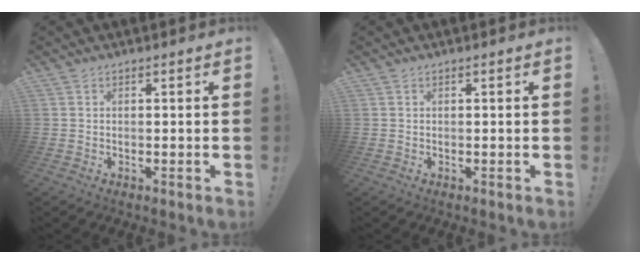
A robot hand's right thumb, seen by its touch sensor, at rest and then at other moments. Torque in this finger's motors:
{"motor_torque": [-0.12, 0.02, -0.20, 0.10, 0.06]}